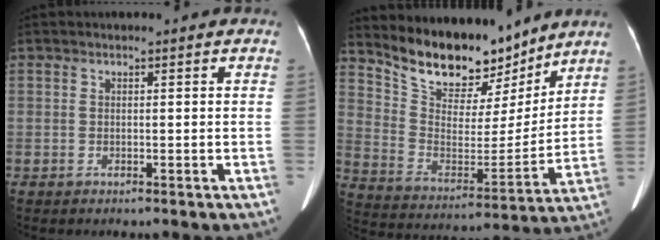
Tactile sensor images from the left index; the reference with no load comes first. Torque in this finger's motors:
{"motor_torque": [0.87, -1.27, 0.40, 0.11]}